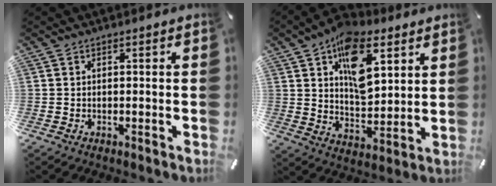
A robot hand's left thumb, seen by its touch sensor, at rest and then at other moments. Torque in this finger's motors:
{"motor_torque": [1.74, 2.43, 1.81, -0.97, 0.45]}